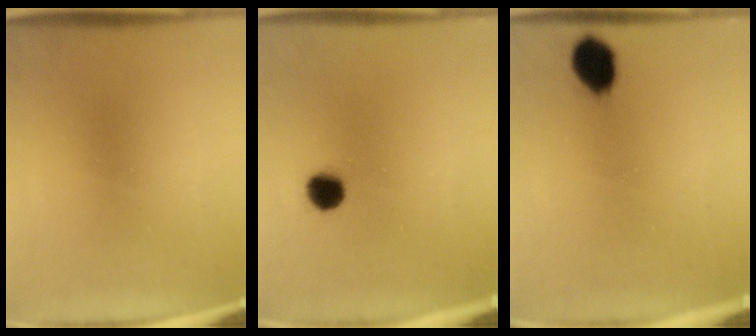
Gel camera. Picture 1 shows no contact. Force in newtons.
{"total": 4.8}
{"total": 7.5}